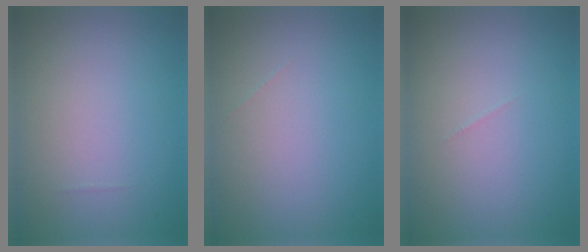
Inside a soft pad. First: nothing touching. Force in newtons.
{"total": 0.0}
{"total": 0.0}